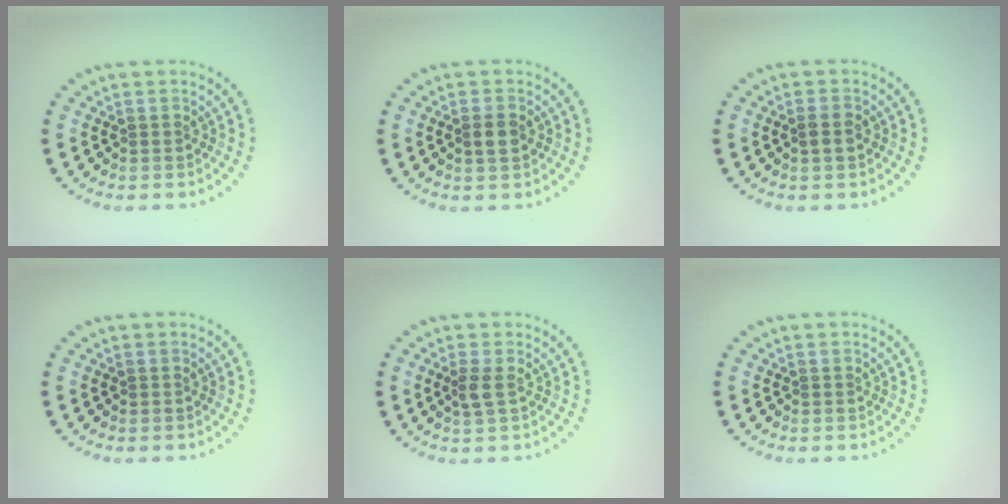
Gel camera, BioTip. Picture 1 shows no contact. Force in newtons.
{"total": 1.8, "press": 1.8, "slide": 0.4}
{"total": 1.5, "press": 1.5, "slide": 0.3}
{"total": 0.0}
{"total": 1.3, "press": 1.3, "slide": 0.5}
{"total": 0.0}